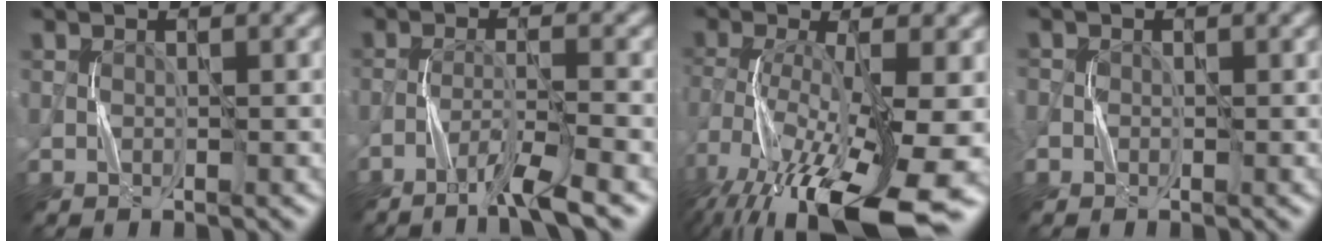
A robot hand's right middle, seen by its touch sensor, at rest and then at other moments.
{"total": 3.9, "force": [-2.7, 0.0, 2.8], "torque": [-0.046, 0.005, -0.060]}
{"total": 14.6, "force": [-8.4, 4.5, 11.0], "torque": [-0.227, -0.029, -0.128]}
{"total": 1.4, "force": [-0.3, 1.3, 0.4], "torque": [-0.001, -0.004, -0.009]}